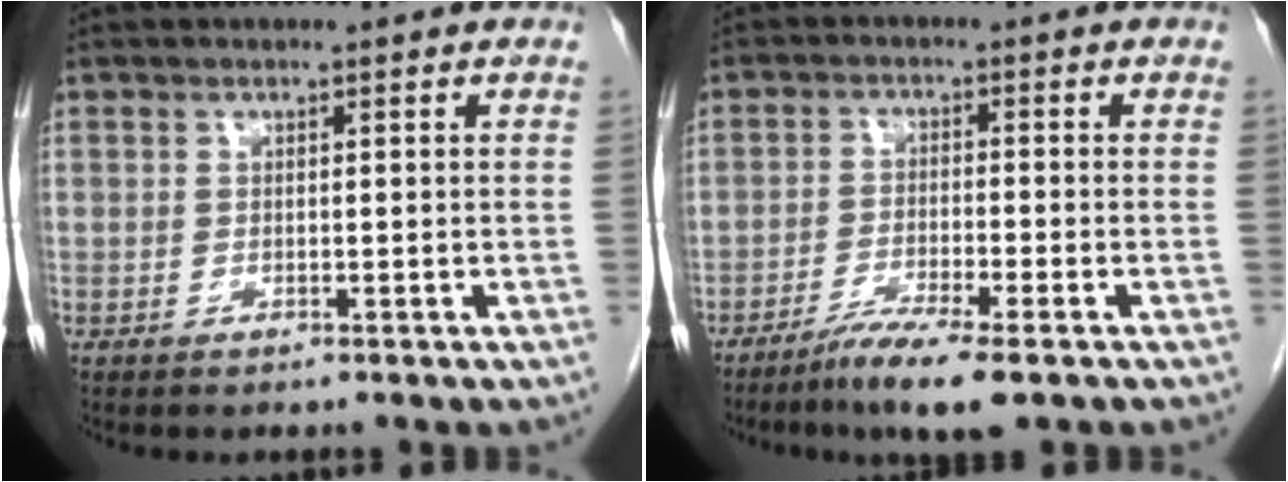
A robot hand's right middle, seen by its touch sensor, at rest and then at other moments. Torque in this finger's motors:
{"motor_torque": [0.89, -0.71, 0.29, 0.03]}